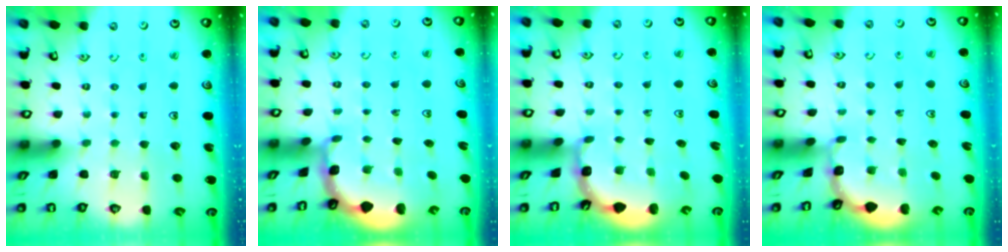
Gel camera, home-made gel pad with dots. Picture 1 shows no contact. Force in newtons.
{"total": 2.0, "press": 2.0, "slide": 0.3}
{"total": 2.1, "press": 1.9, "slide": 0.9}
{"total": 1.6, "press": 1.6, "slide": 0.2}